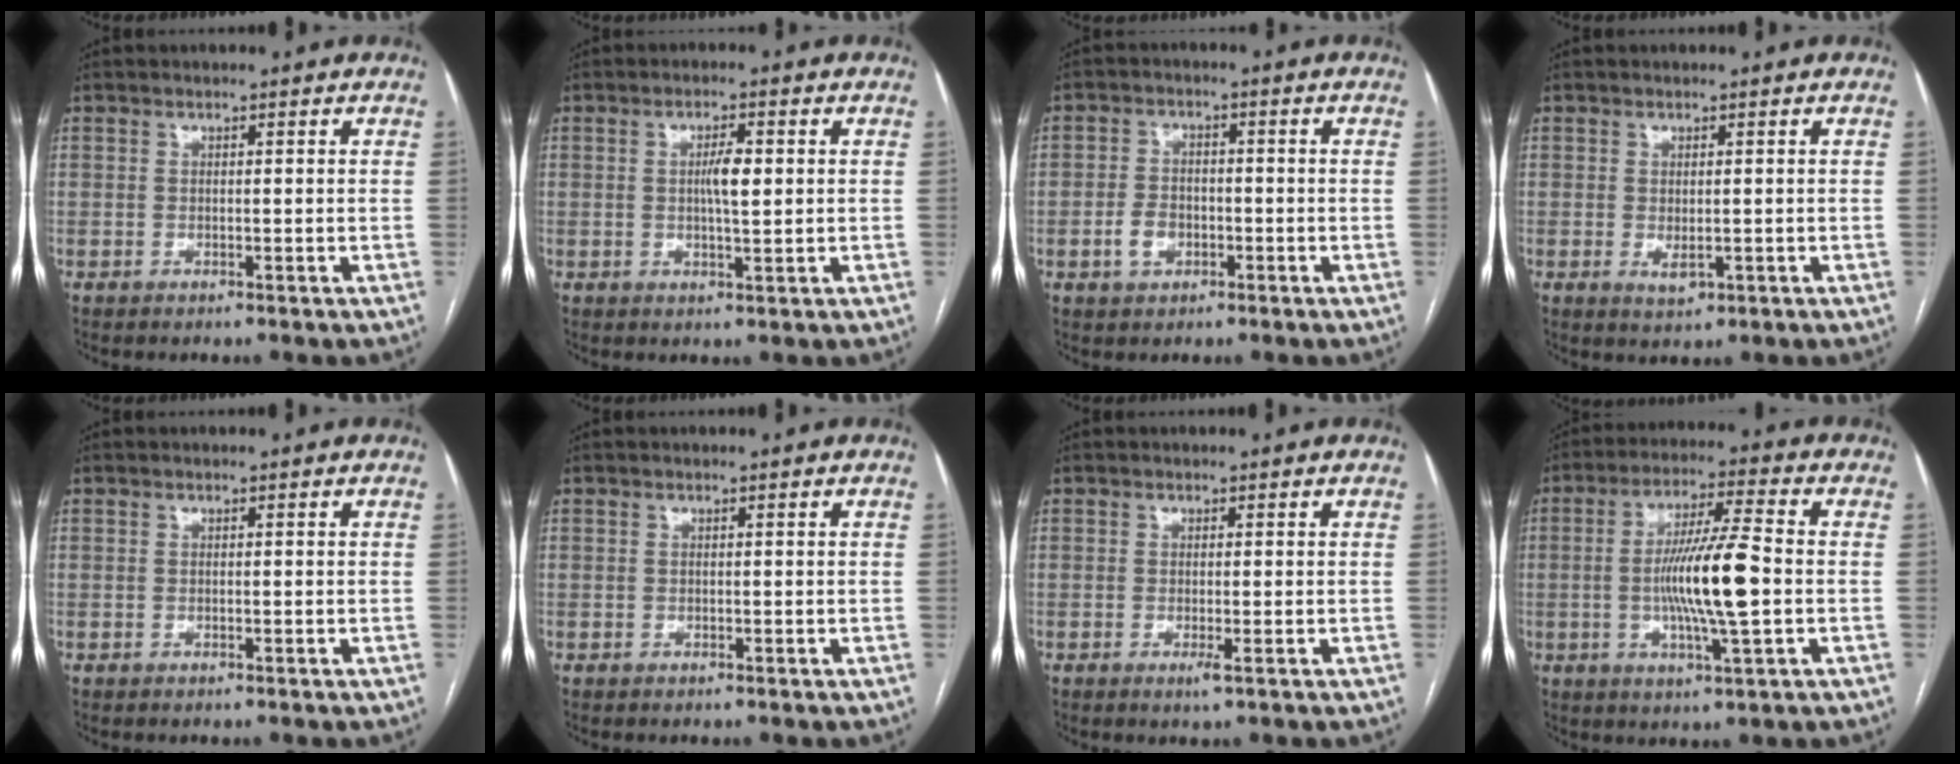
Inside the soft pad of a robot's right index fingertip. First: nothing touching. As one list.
[{"total": 3.7, "force": [0.4, 0.7, 3.6], "torque": [-0.062, 0.003, 0.005]}, {"total": 4.1, "force": [-1.6, 3.0, 2.2], "torque": [-0.045, 0.009, -0.024]}, {"total": 2.3, "force": [-0.5, 1.0, 2.0], "torque": [-0.035, -0.007, -0.001]}, {"total": 0.0}, {"total": 0.0}, {"total": 1.5, "force": [-0.5, 0.0, 1.4], "torque": [-0.021, -0.005, -0.008]}, {"total": 12.2, "force": [-1.2, 0.6, 12.1], "torque": [-0.226, -0.004, -0.025]}]